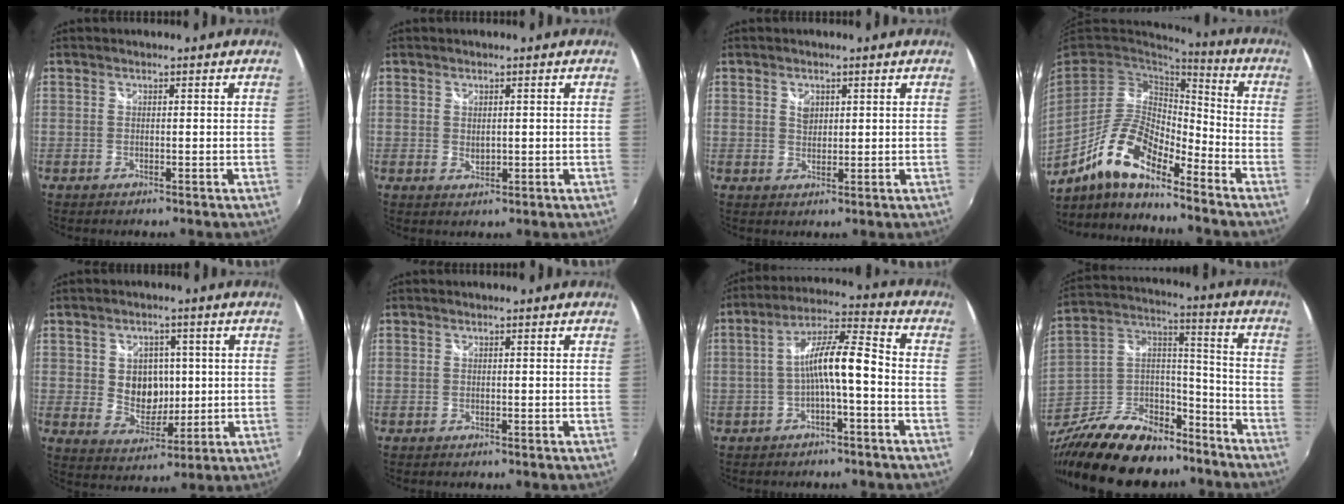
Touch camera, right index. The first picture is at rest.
{"total": 1.7, "force": [0.3, 1.2, 1.2], "torque": [-0.017, 0.000, 0.007]}
{"total": 2.6, "force": [1.0, 2.0, 1.4], "torque": [-0.018, 0.003, 0.017]}
{"total": 15.5, "force": [-9.5, 3.8, 11.7], "torque": [-0.215, 0.004, -0.186]}
{"total": 8.4, "force": [0.8, 7.0, 4.7], "torque": [-0.089, 0.003, 0.025]}
{"total": 0.0}
{"total": 8.8, "force": [-2.5, 1.4, 8.4], "torque": [-0.166, 0.021, -0.039]}
{"total": 25.0, "force": [-18.3, 12.4, 11.8], "torque": [-0.253, 0.044, -0.281]}